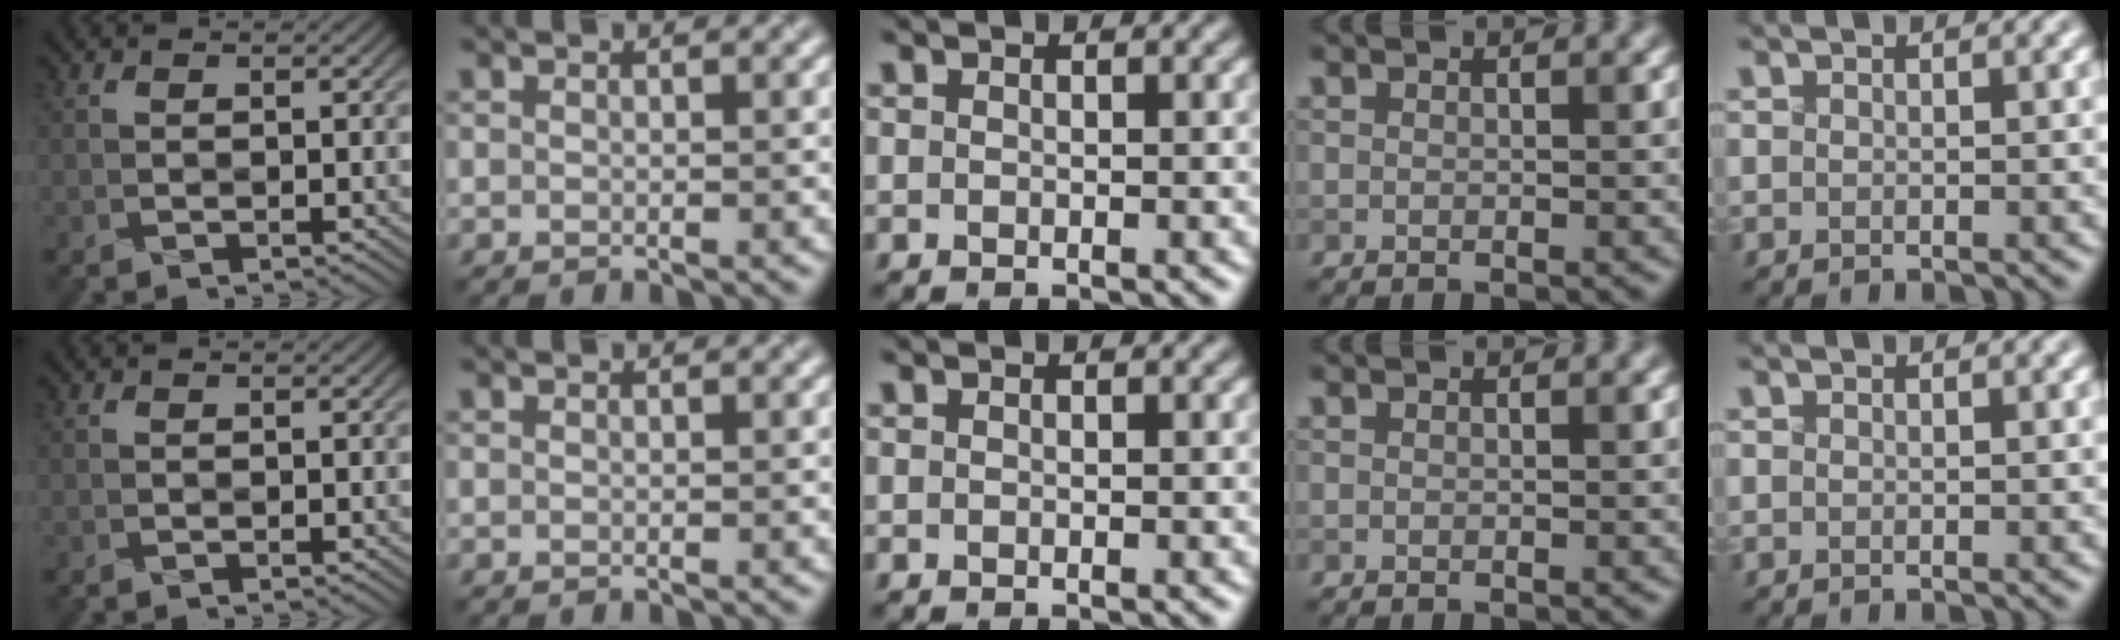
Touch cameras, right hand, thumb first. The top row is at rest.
{}